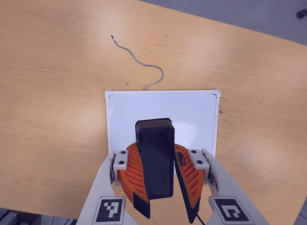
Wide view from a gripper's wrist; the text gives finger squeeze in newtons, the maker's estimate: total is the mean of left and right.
{"total": 11.5, "left": 11.0, "right": 12.0}